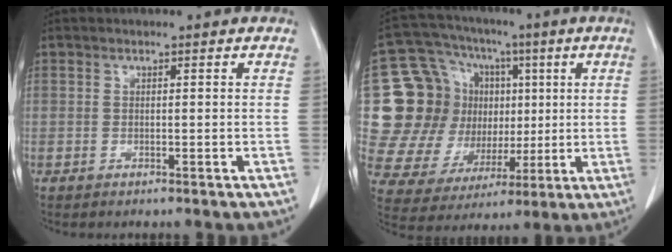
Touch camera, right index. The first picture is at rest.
{"total": 19.1, "force": [2.6, 16.4, 9.4], "torque": [-0.178, 0.065, 0.071]}